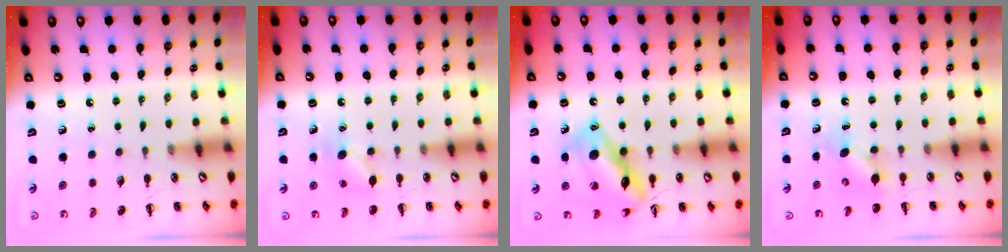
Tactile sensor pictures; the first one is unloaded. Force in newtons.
{"total": 5.7, "press": 5.5, "slide": 1.5}
{"total": 15.5, "press": 15.3, "slide": 1.8}
{"total": 4.4, "press": 4.2, "slide": 1.1}